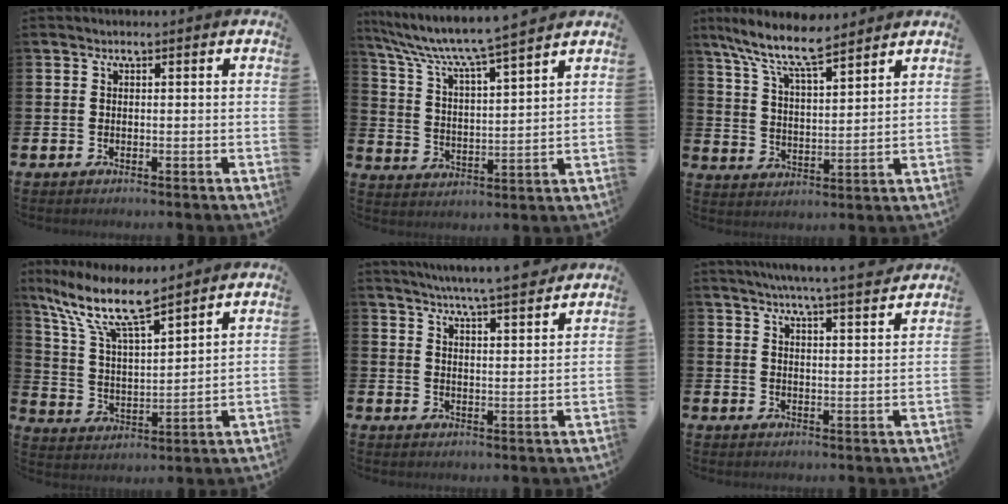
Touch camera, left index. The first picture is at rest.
{"total": 7.5, "force": [7.0, 0.0, 2.9], "torque": [-0.085, -0.054, 0.115]}
{"total": 9.1, "force": [7.9, 1.4, 4.3], "torque": [-0.107, -0.035, 0.142]}
{"total": 10.8, "force": [8.6, 2.3, 6.1], "torque": [-0.148, -0.038, 0.150]}
{"total": 6.3, "force": [6.1, -0.5, 1.6], "torque": [-0.034, -0.040, 0.104]}
{"total": 6.3, "force": [6.1, -0.6, 1.8], "torque": [-0.037, -0.038, 0.104]}